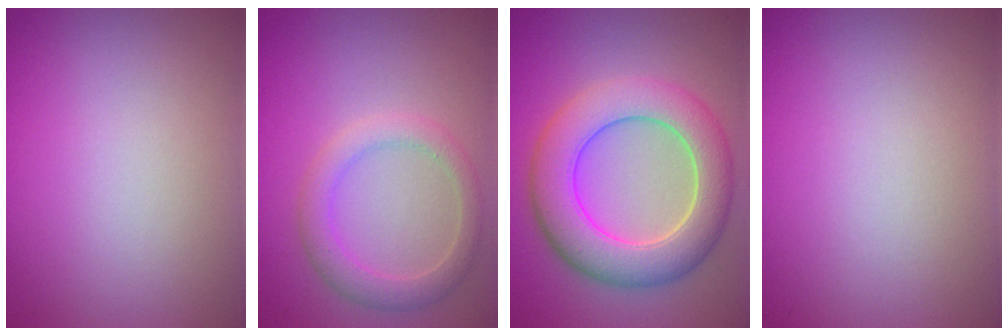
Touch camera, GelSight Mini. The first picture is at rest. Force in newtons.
{"total": 2.9, "press": 2.9, "slide": 0.2}
{"total": 7.9, "press": 7.9, "slide": 0.6}
{"total": 0.0}